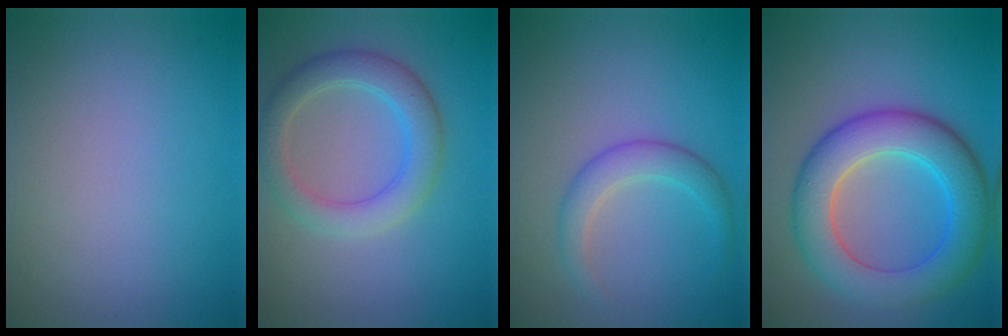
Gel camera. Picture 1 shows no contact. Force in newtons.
{"total": 4.1, "press": 4.1, "slide": 0.2}
{"total": 2.6, "press": 2.6, "slide": 0.1}
{"total": 7.7, "press": 7.7, "slide": 0.0}